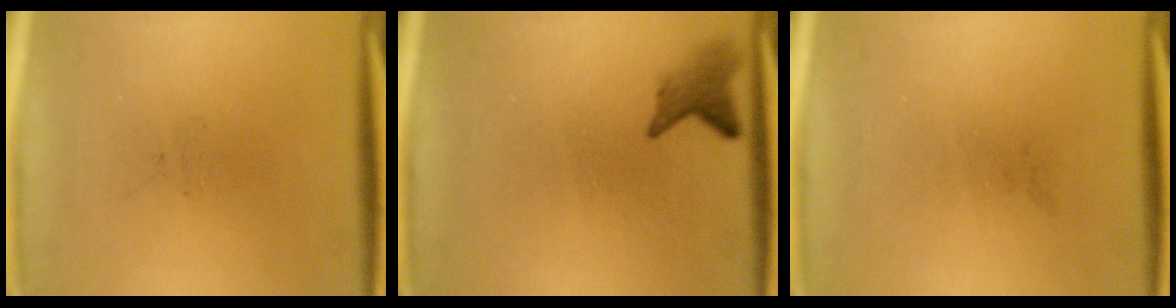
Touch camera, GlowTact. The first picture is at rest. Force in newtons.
{"total": 2.4}
{"total": 0.0}